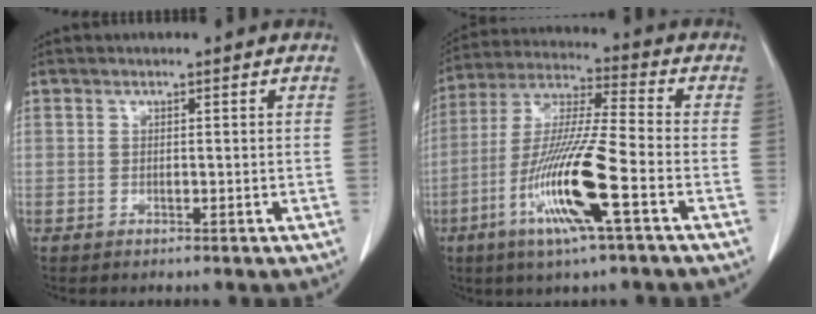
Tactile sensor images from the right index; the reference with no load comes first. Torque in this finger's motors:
{"motor_torque": [2.14, 0.00, 0.60, 0.21]}